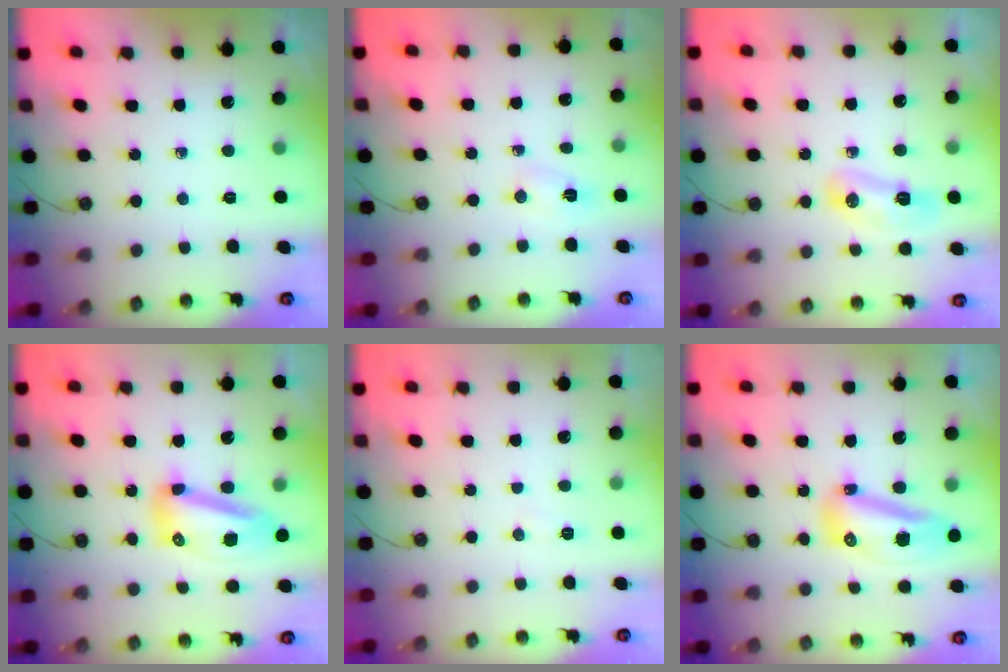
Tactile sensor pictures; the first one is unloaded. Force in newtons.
{"total": 2.3, "press": 2.2, "slide": 0.4}
{"total": 18.7, "press": 10.2, "slide": 15.7}
{"total": 12.7, "press": 12.5, "slide": 1.8}
{"total": 14.2, "press": 5.3, "slide": 13.2}
{"total": 15.3, "press": 13.8, "slide": 6.6}